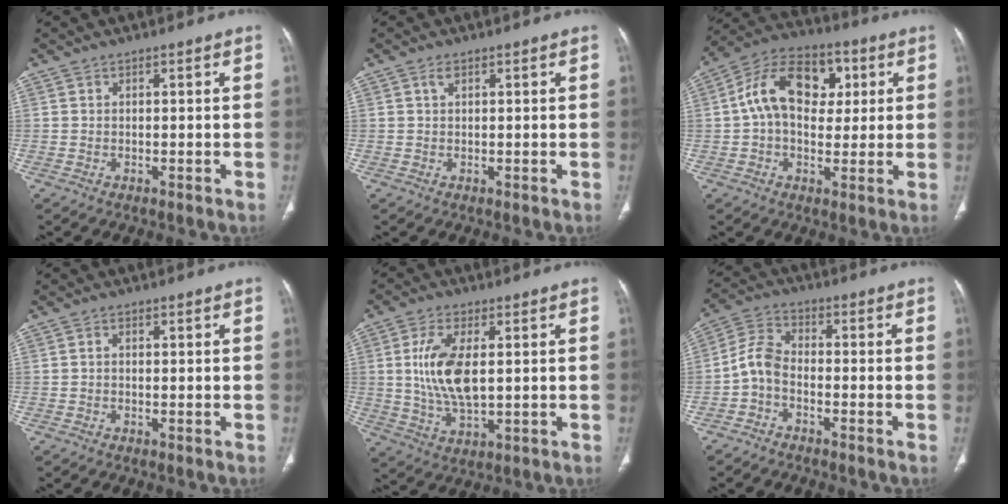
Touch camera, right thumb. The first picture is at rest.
{"total": 1.1, "force": [0.6, 0.5, 0.7], "torque": [-0.016, 0.005, 0.010]}
{"total": 15.8, "force": [3.1, 10.6, 11.3], "torque": [-0.159, 0.022, 0.043]}
{"total": 0.5, "force": [0.0, 0.3, 0.4], "torque": [-0.005, 0.001, -0.003]}
{"total": 11.0, "force": [1.5, 5.1, 9.6], "torque": [-0.193, -0.013, 0.034]}
{"total": 5.4, "force": [-2.2, 3.0, 3.8], "torque": [-0.079, 0.027, -0.059]}